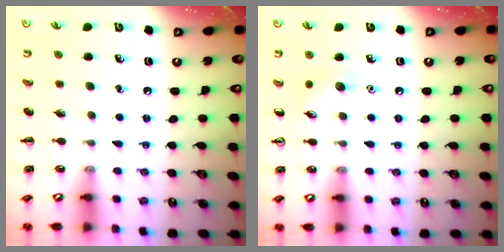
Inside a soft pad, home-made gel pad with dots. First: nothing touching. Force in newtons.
{"total": 4.8, "press": 4.5, "slide": 1.5}